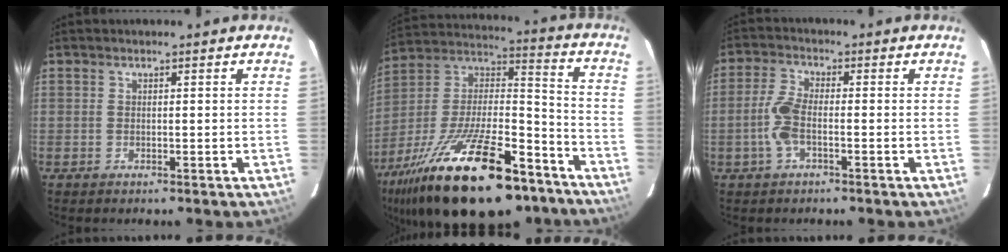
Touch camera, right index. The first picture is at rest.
{"total": 32.5, "force": [-21.0, 12.1, 21.7], "torque": [-0.398, -0.019, -0.320]}
{"total": 5.4, "force": [-1.6, 2.0, 4.8], "torque": [-0.110, 0.006, -0.035]}